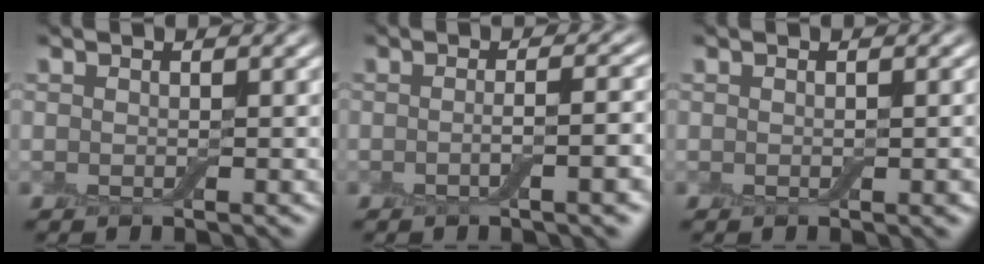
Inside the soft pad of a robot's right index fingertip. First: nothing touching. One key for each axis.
{"total": 4.5, "fx": -0.9, "fy": 1.3, "fz": 4.2, "tx": -0.046, "ty": 0.005, "tz": -0.017}
{"total": 1.0, "fx": -0.2, "fy": 0.2, "fz": 1.0, "tx": -0.012, "ty": -0.001, "tz": -0.001}